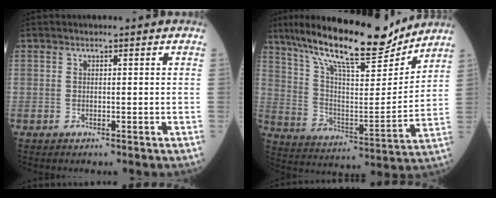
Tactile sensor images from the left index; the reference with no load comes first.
{"total": 19.6, "force": [16.5, 3.2, 10.1], "torque": [-0.184, -0.002, 0.277]}